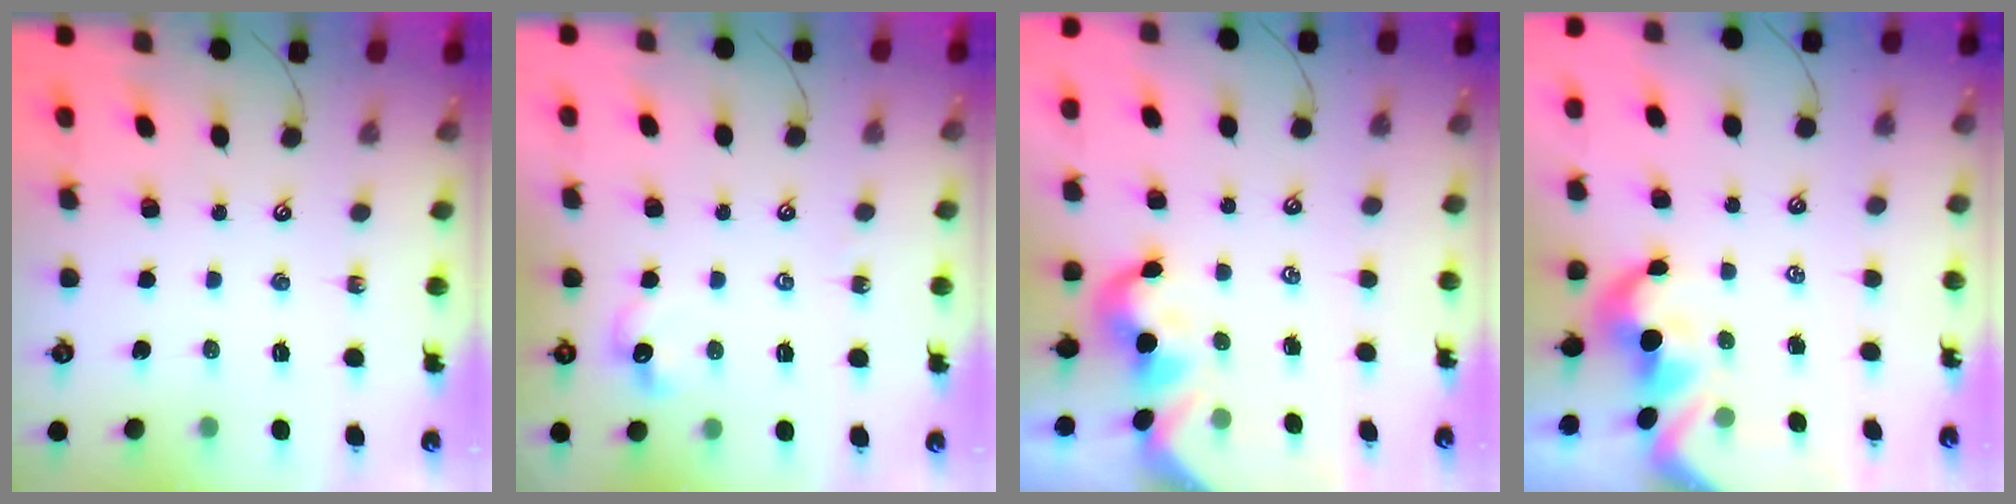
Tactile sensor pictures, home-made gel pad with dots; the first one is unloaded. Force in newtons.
{"total": 7.5, "press": 7.5, "slide": 0.8}
{"total": 0.0}
{"total": 2.1, "press": 1.9, "slide": 0.8}